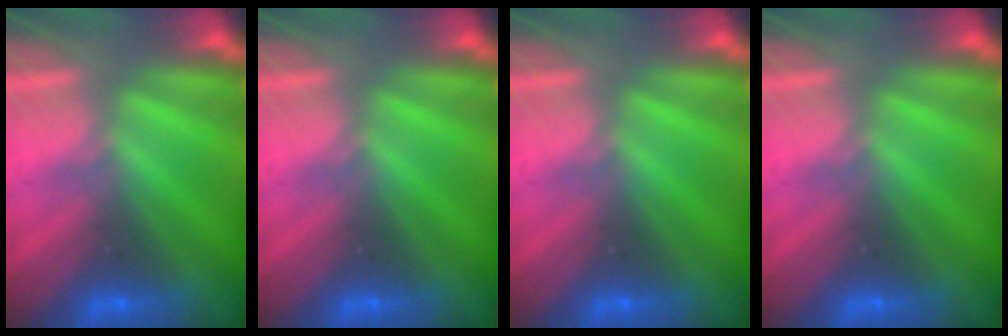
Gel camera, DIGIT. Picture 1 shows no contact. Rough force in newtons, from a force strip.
{"total": 0.0}
{"total": 0.0}
{"total": 0.0}